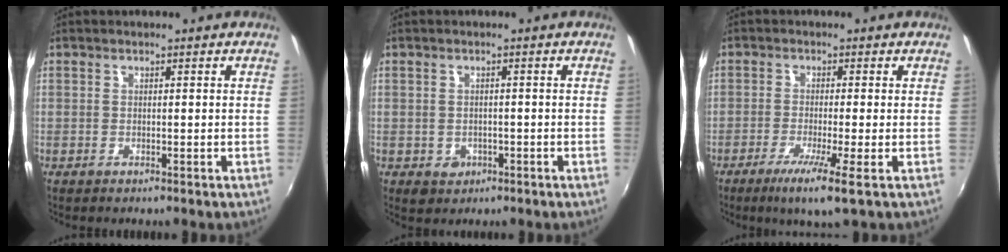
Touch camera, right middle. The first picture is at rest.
{"total": 3.0, "force": [-1.0, 2.7, 1.0], "torque": [-0.025, -0.003, -0.008]}
{"total": 6.5, "force": [-3.1, -0.6, 5.6], "torque": [-0.120, -0.020, -0.057]}